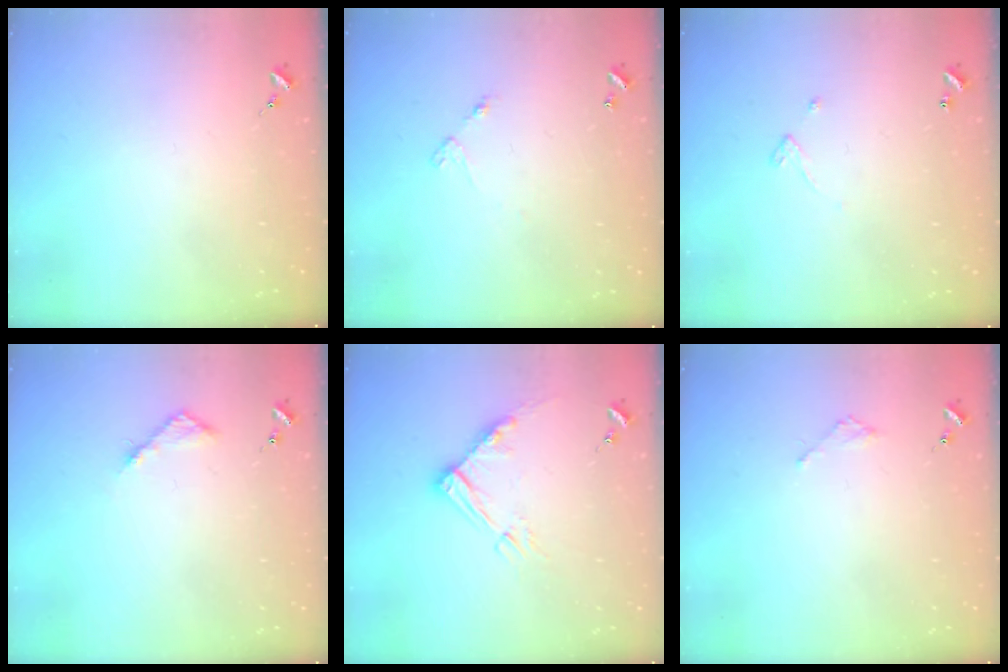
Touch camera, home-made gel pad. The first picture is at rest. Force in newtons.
{"total": 4.9, "press": 4.8, "slide": 0.3}
{"total": 3.4, "press": 3.4, "slide": 0.5}
{"total": 4.6, "press": 4.6, "slide": 0.5}
{"total": 10.5, "press": 10.4, "slide": 1.2}
{"total": 1.8, "press": 1.8, "slide": 0.2}